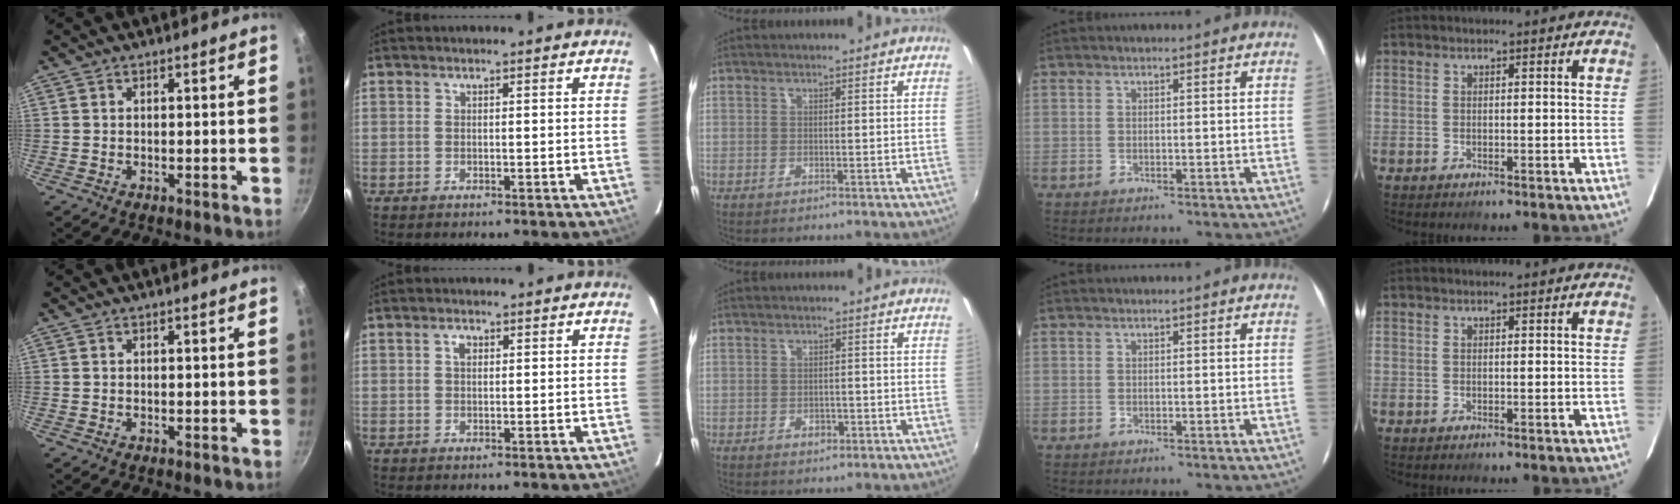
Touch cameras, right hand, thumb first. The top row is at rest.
{"index": {"total": 1.6, "force": [0.5, 1.1, 1.0], "torque": [-0.018, 0.007, 0.007]}, "middle": {"total": 2.2, "force": [-1.1, 1.6, 0.9], "torque": [-0.015, -0.001, -0.014]}}